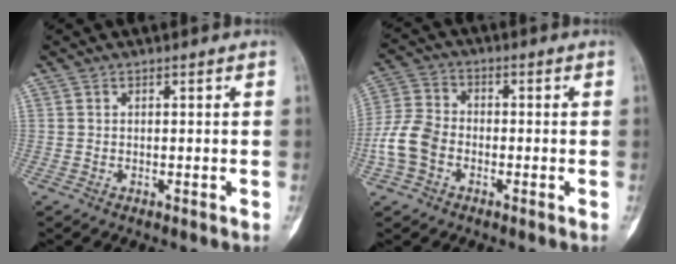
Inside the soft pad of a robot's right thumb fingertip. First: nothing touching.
{"total": 8.5, "force": [-2.8, 6.2, 5.1], "torque": [-0.106, 0.022, -0.062]}